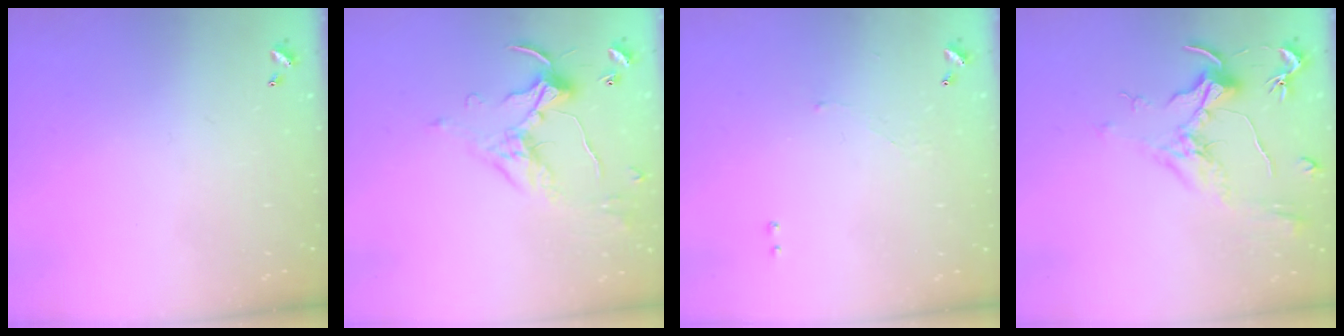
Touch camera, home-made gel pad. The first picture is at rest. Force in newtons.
{"total": 1.7, "press": 1.5, "slide": 0.8}
{"total": 1.3, "press": 1.2, "slide": 0.5}
{"total": 1.8, "press": 1.6, "slide": 0.9}